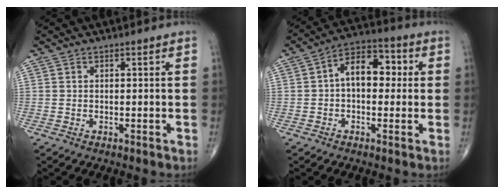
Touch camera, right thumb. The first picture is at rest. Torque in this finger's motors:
{"motor_torque": [0.49, -0.02, 0.62, -0.07, 0.11]}